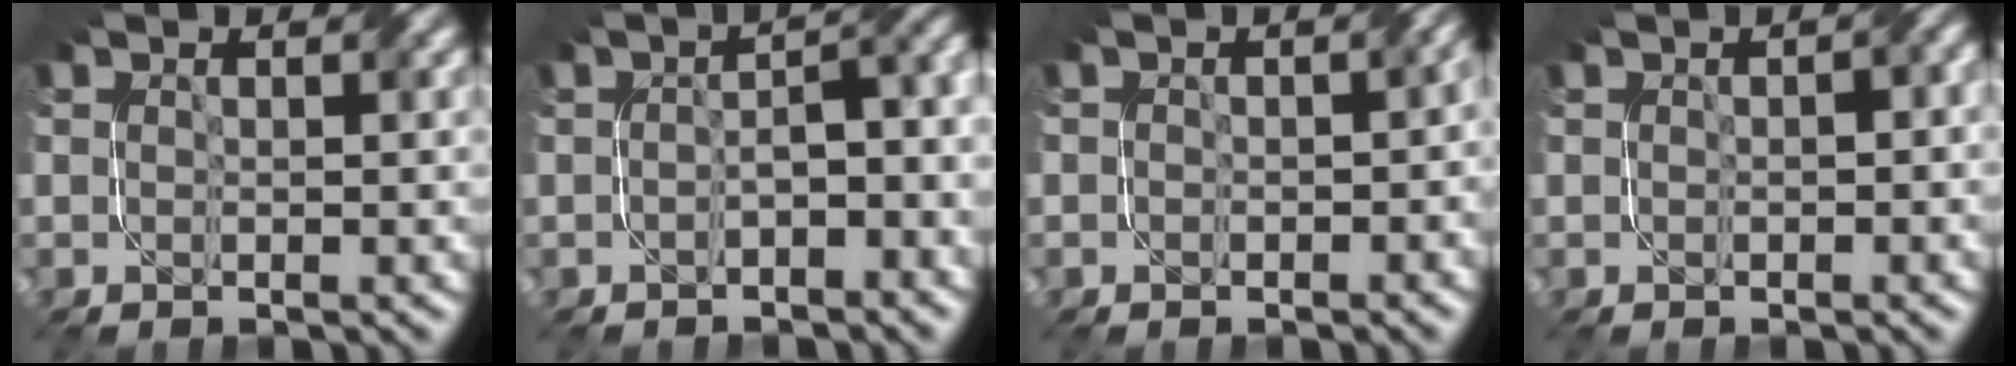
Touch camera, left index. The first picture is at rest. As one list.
[{"total": 4.4, "force": [-1.3, 1.6, 3.8], "torque": [-0.051, 0.011, -0.022]}, {"total": 3.0, "force": [0.0, 2.0, 2.2], "torque": [-0.013, -0.003, 0.000]}, {"total": 2.2, "force": [0.5, 0.9, 2.0], "torque": [-0.028, 0.006, 0.007]}]